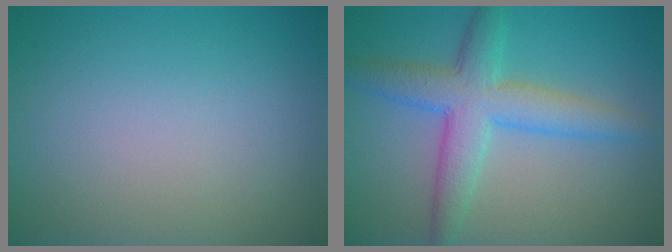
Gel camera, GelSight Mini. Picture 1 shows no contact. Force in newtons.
{"total": 5.4, "press": 5.4, "slide": 0.0}